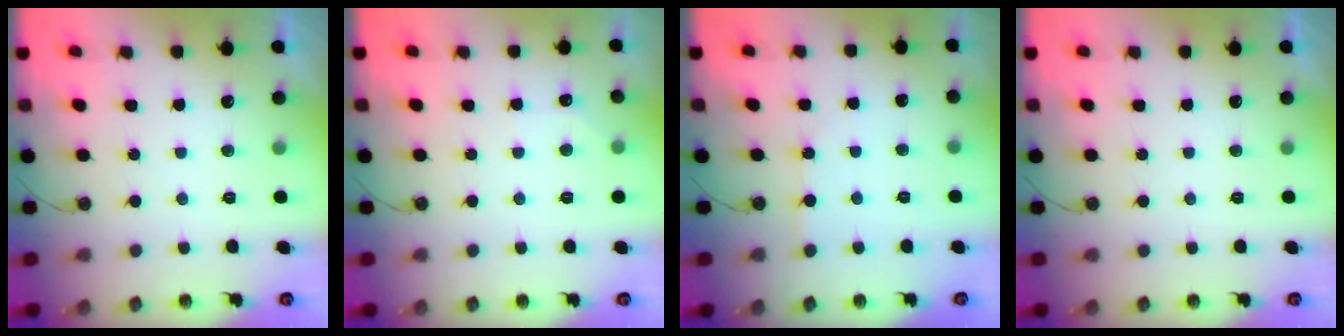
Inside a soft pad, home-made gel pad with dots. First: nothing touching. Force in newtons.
{"total": 2.7, "press": 2.6, "slide": 0.4}
{"total": 2.1, "press": 2.0, "slide": 0.3}
{"total": 0.0}